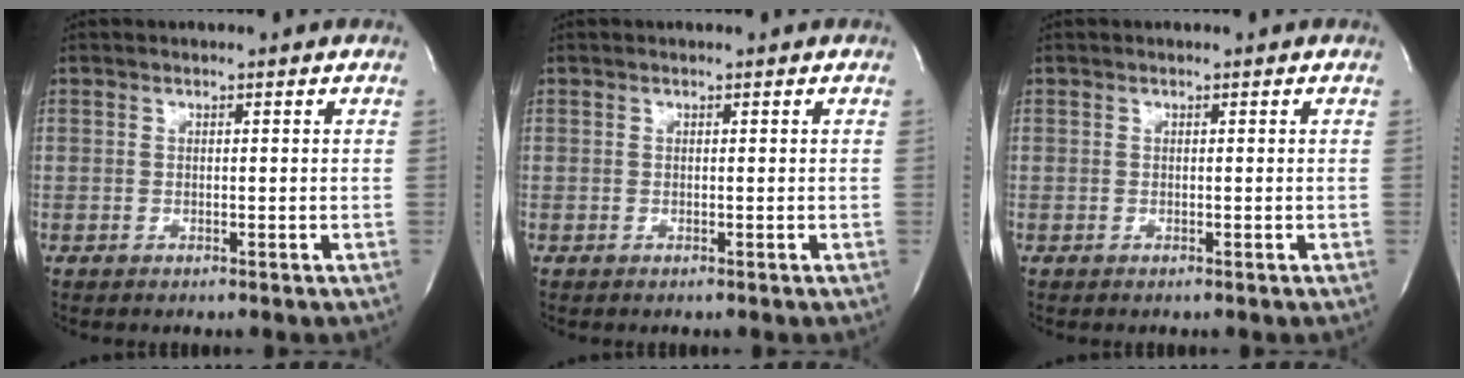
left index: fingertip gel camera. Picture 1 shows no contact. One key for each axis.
{"total": 0.0}
{"total": 0.0}